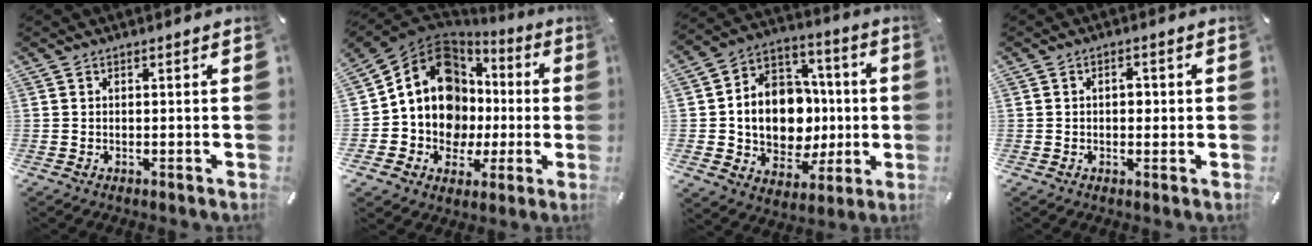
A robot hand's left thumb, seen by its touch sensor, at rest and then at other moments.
{"total": 14.5, "force": [2.5, 12.6, 6.8], "torque": [-0.141, -0.026, 0.056]}
{"total": 15.5, "force": [-0.5, 13.0, 8.5], "torque": [-0.175, -0.009, 0.002]}
{"total": 2.7, "force": [0.0, 1.8, 2.0], "torque": [-0.026, -0.001, -0.005]}